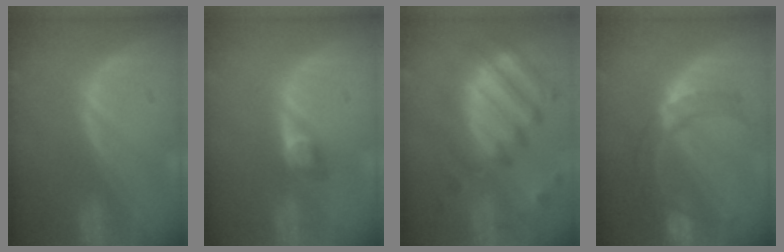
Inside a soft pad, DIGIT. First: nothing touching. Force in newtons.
{"total": 2.7, "press": 2.5, "slide": 1.0}
{"total": 11.7, "press": 10.4, "slide": 5.3}
{"total": 8.2, "press": 7.9, "slide": 2.1}